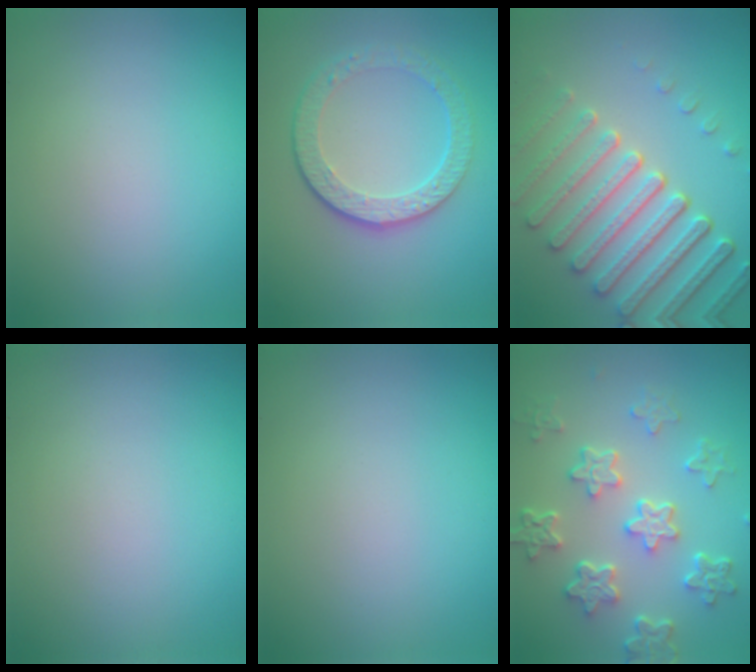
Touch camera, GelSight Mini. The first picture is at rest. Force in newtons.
{"total": 4.8, "press": 3.4, "slide": 3.4}
{"total": 7.5, "press": 5.7, "slide": 5.0}
{"total": 0.0}
{"total": 0.0}
{"total": 5.8, "press": 4.3, "slide": 3.8}